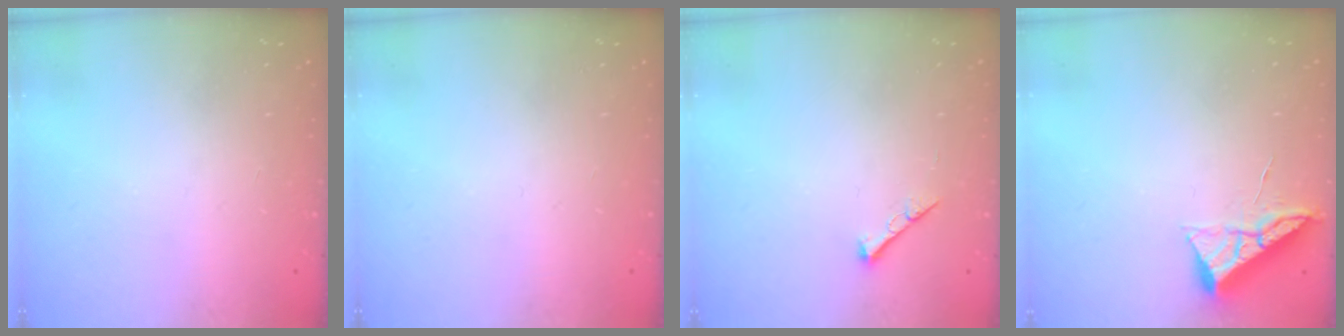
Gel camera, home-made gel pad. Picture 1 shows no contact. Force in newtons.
{"total": 0.0}
{"total": 4.3, "press": 4.3, "slide": 0.5}
{"total": 6.6, "press": 6.6, "slide": 0.7}